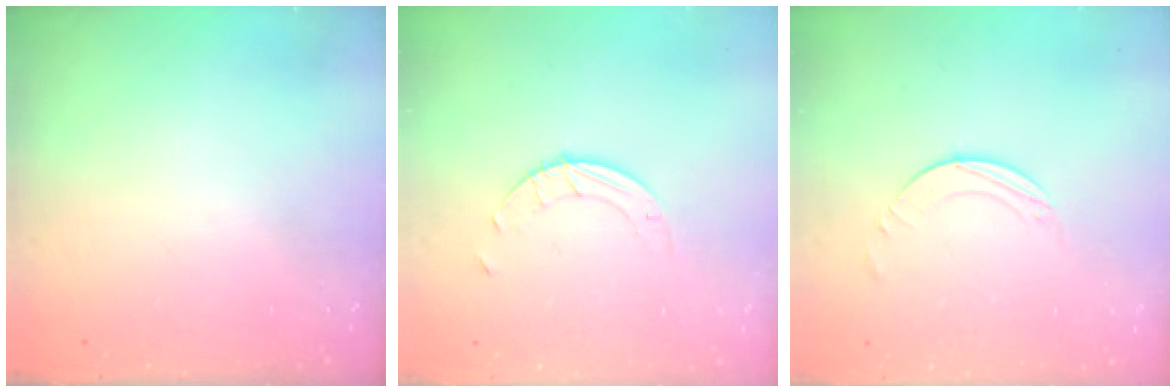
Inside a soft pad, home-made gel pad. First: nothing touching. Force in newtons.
{"total": 2.5, "press": 2.5, "slide": 0.2}
{"total": 1.6, "press": 1.6, "slide": 0.2}